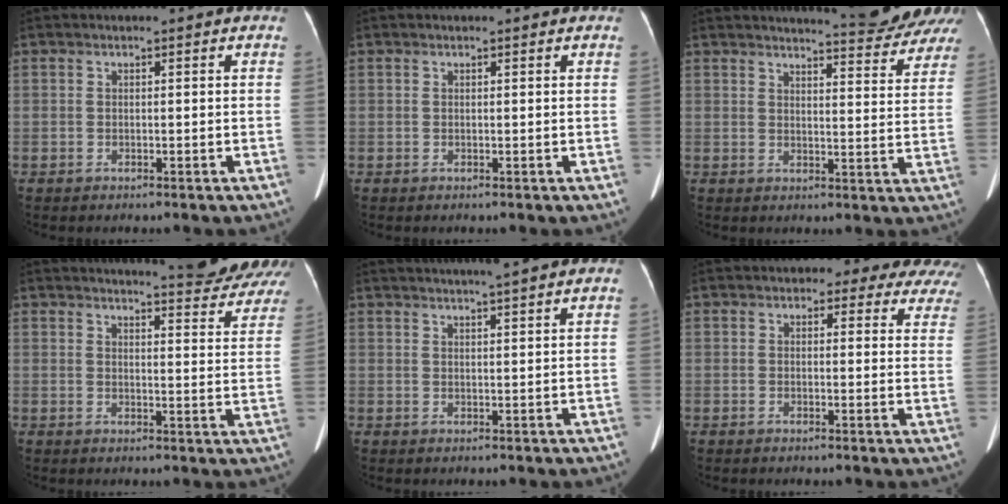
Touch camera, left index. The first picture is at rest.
{"total": 0.7, "force": [0.7, 0.1, 0.2], "torque": [-0.010, 0.005, 0.007]}
{"total": 11.9, "force": [11.4, 0.6, 3.5], "torque": [-0.040, -0.035, 0.120]}
{"total": 12.5, "force": [11.9, 0.8, 3.6], "torque": [-0.037, -0.047, 0.122]}
{"total": 7.7, "force": [6.7, -0.5, 3.9], "torque": [-0.058, 0.026, 0.085]}
{"total": 12.2, "force": [11.1, 4.2, 2.5], "torque": [0.017, -0.026, 0.086]}